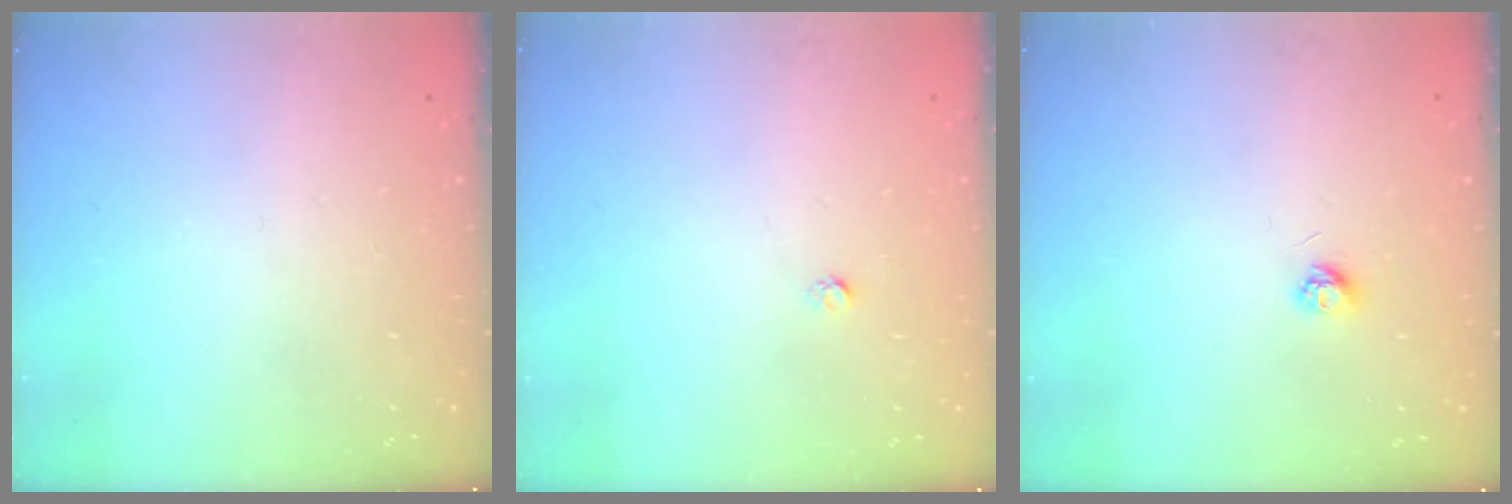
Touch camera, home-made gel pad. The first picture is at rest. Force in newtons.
{"total": 1.6, "press": 1.5, "slide": 0.1}
{"total": 3.2, "press": 3.2, "slide": 0.4}